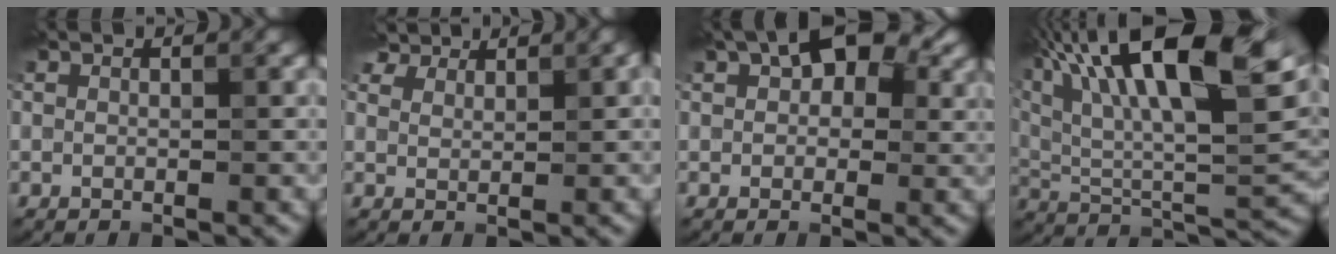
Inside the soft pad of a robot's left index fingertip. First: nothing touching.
{"total": 4.8, "force": [3.9, 2.0, 1.8], "torque": [-0.043, 0.008, 0.067]}
{"total": 7.9, "force": [2.8, 4.9, 5.5], "torque": [-0.064, 0.018, 0.024]}
{"total": 17.8, "force": [8.9, 5.9, 14.3], "torque": [-0.259, 0.028, 0.151]}